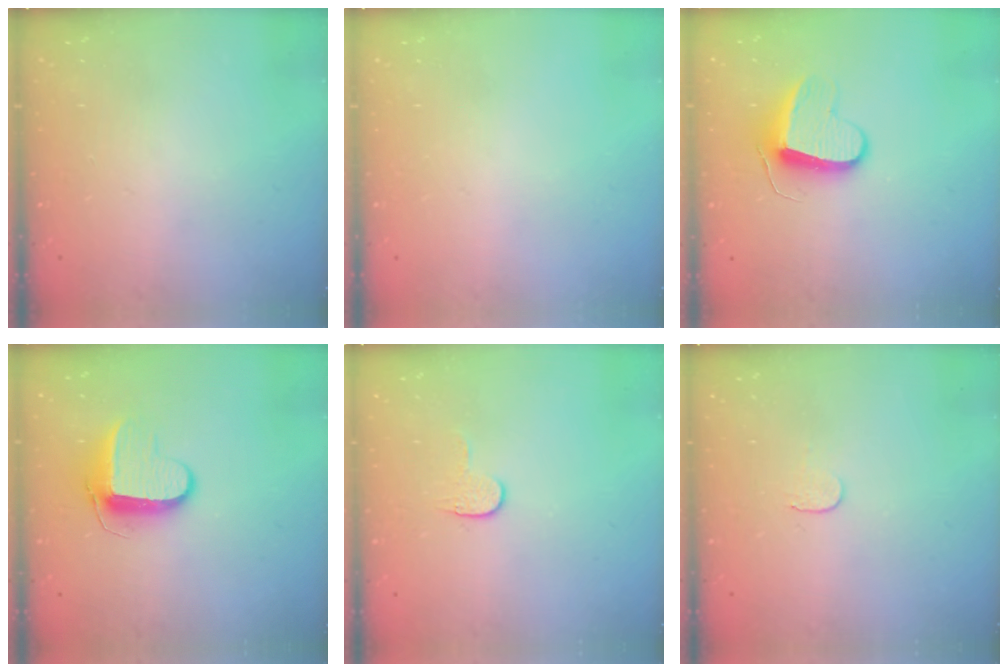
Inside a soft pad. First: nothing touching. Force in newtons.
{"total": 0.0}
{"total": 9.4, "press": 9.4, "slide": 0.4}
{"total": 9.0, "press": 9.0, "slide": 0.5}
{"total": 3.8, "press": 3.8, "slide": 0.4}
{"total": 3.7, "press": 3.7, "slide": 0.4}